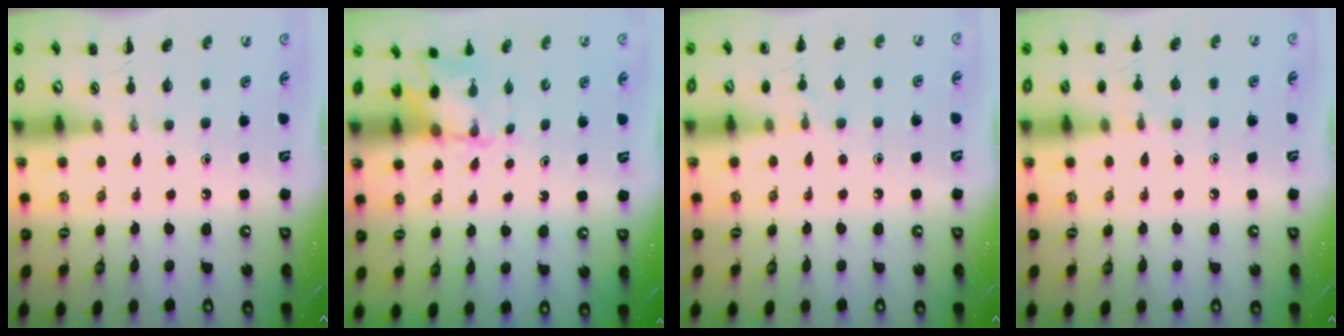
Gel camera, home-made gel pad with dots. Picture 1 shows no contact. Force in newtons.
{"total": 2.2, "press": 2.1, "slide": 0.6}
{"total": 5.9, "press": 5.7, "slide": 1.7}
{"total": 5.9, "press": 5.7, "slide": 1.7}